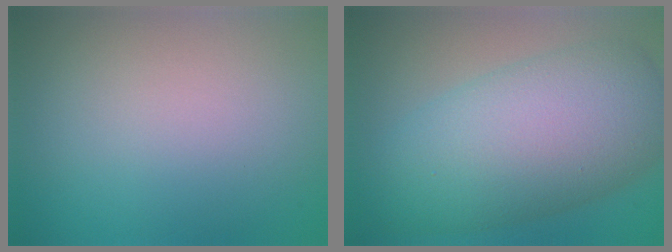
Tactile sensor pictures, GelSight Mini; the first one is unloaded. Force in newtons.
{"total": 11.0, "press": 11.0, "slide": 0.4}